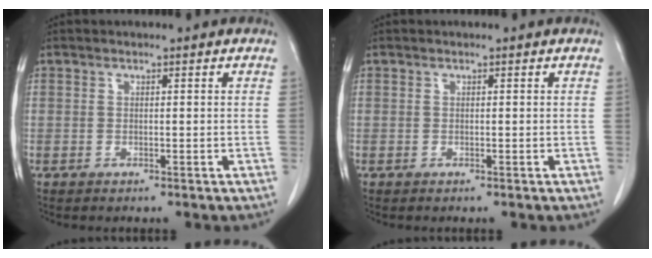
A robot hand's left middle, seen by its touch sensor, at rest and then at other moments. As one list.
[{"total": 0.0}]